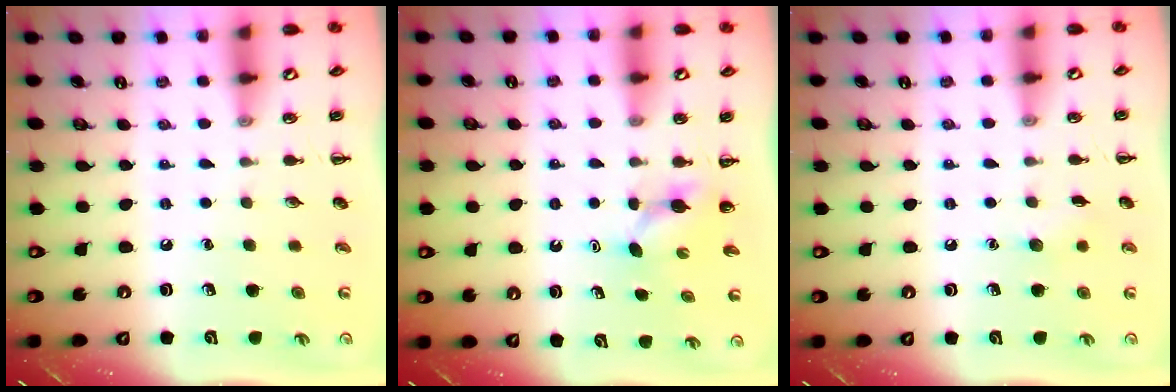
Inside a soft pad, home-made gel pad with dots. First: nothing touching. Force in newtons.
{"total": 2.9, "press": 2.8, "slide": 0.8}
{"total": 5.1, "press": 5.0, "slide": 0.9}